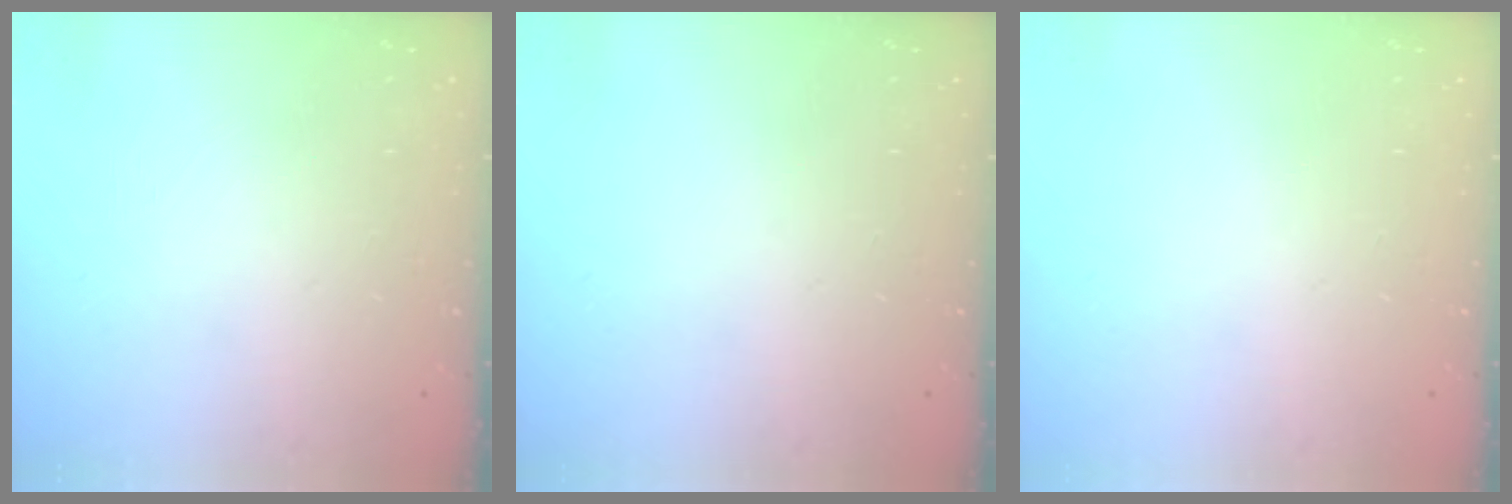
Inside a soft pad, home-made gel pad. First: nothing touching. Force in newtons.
{"total": 0.0}
{"total": 0.0}